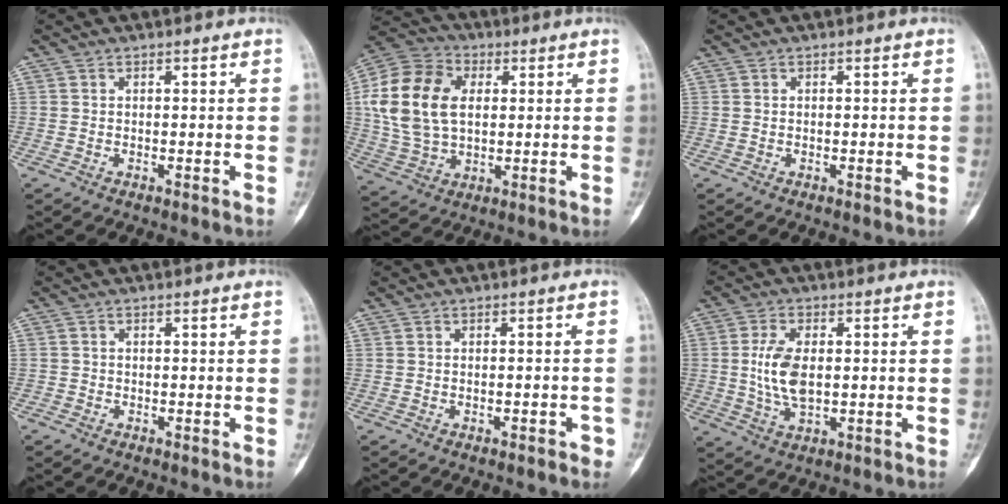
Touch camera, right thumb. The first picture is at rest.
{"total": 17.5, "force": [2.8, 11.6, 12.8], "torque": [-0.248, 0.011, 0.050]}
{"total": 0.0}
{"total": 0.7, "force": [-0.3, 0.6, 0.0], "torque": [0.002, 0.005, -0.008]}
{"total": 2.3, "force": [-1.4, 1.0, 1.6], "torque": [-0.023, 0.012, -0.013]}
{"total": 8.2, "force": [0.4, 4.4, 6.9], "torque": [-0.142, -0.004, 0.011]}